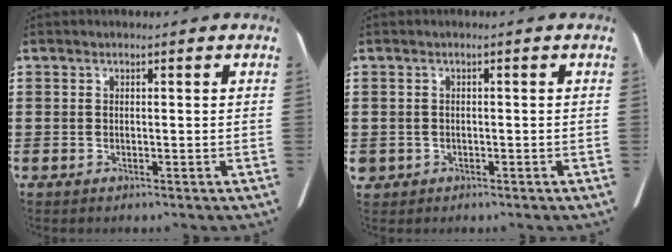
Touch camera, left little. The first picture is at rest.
{"total": 0.6, "force": [-0.4, 0.5, 0.0], "torque": [-0.002, 0.003, -0.009]}